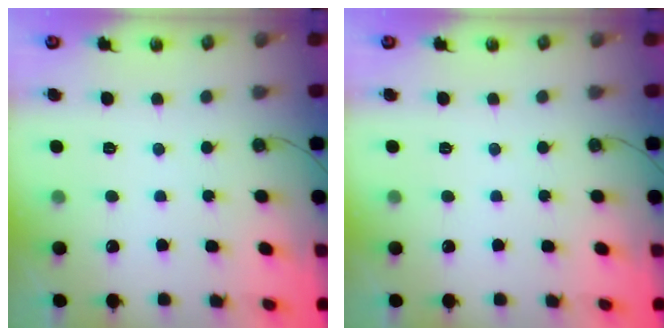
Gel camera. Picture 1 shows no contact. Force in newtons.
{"total": 0.0}